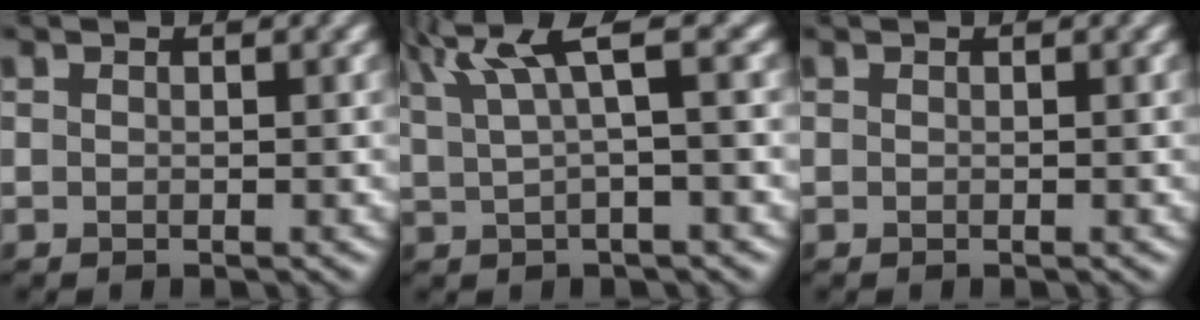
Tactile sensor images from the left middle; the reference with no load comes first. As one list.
[{"total": 4.7, "force": [2.6, 0.8, 3.9], "torque": [-0.071, 0.017, 0.049]}, {"total": 0.0}]